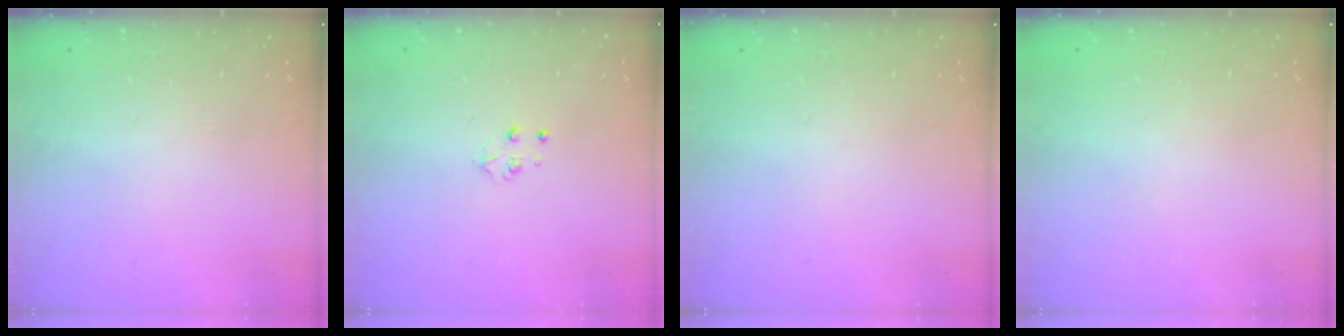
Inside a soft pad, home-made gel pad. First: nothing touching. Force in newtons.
{"total": 3.9, "press": 3.8, "slide": 0.5}
{"total": 0.0}
{"total": 0.0}